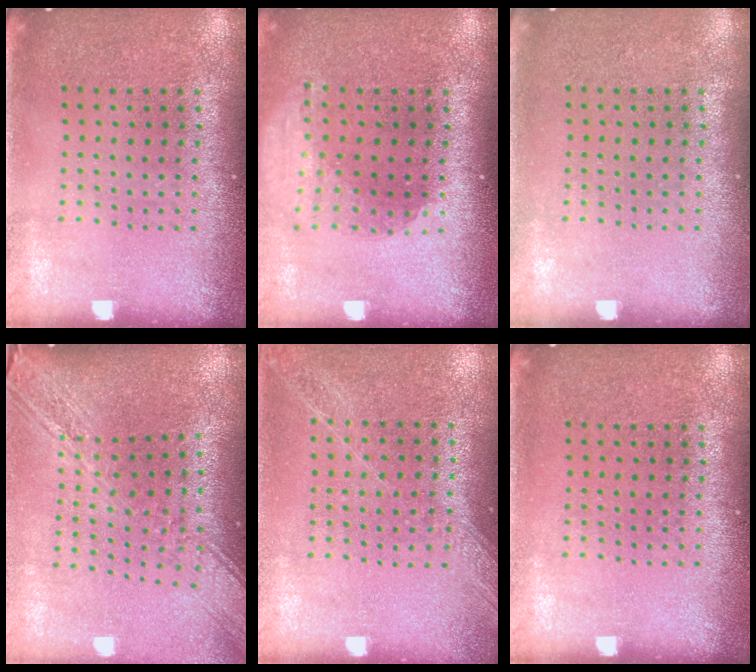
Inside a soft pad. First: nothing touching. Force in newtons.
{"total": 1.8, "press": 1.4, "slide": 1.2}
{"total": 0.0}
{"total": 2.9, "press": 2.3, "slide": 1.9}
{"total": 1.2, "press": 1.2, "slide": 0.2}
{"total": 0.0}